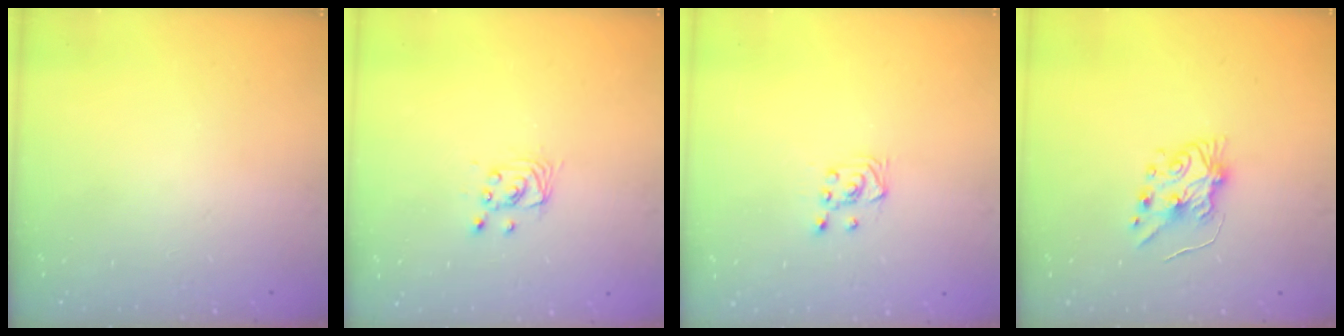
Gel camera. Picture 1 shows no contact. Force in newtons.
{"total": 2.8, "press": 2.8, "slide": 0.2}
{"total": 3.9, "press": 3.8, "slide": 0.7}
{"total": 6.6, "press": 6.6, "slide": 0.7}